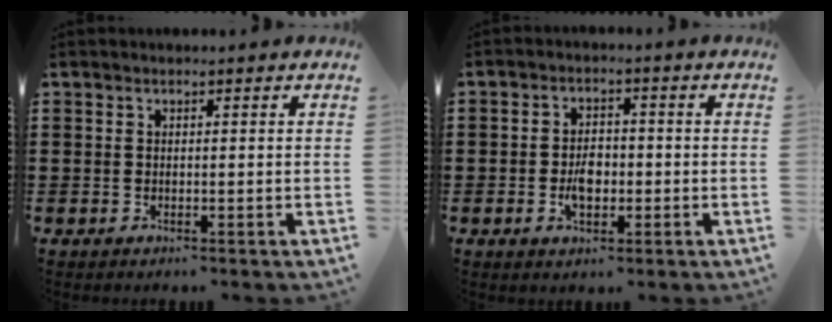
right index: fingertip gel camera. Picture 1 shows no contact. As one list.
[{"total": 4.1, "force": [-0.9, 2.6, 3.1], "torque": [-0.049, 0.005, -0.017]}]